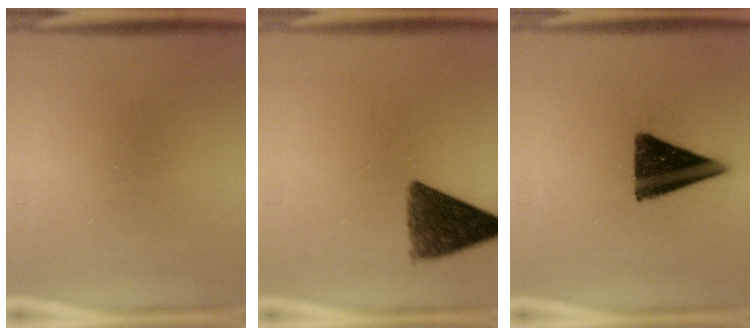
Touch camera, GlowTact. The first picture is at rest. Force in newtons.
{"total": 9.7}
{"total": 14.2}